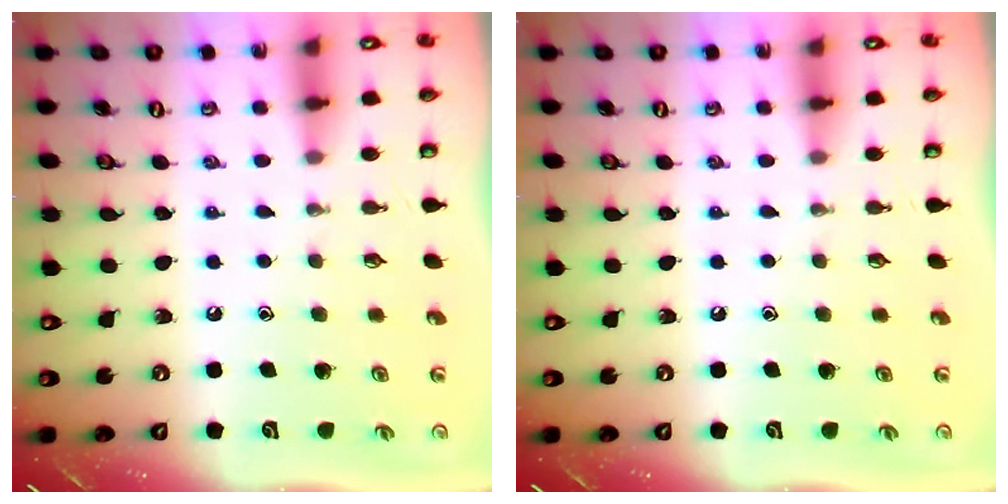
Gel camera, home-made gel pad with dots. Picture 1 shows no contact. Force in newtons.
{"total": 0.0}